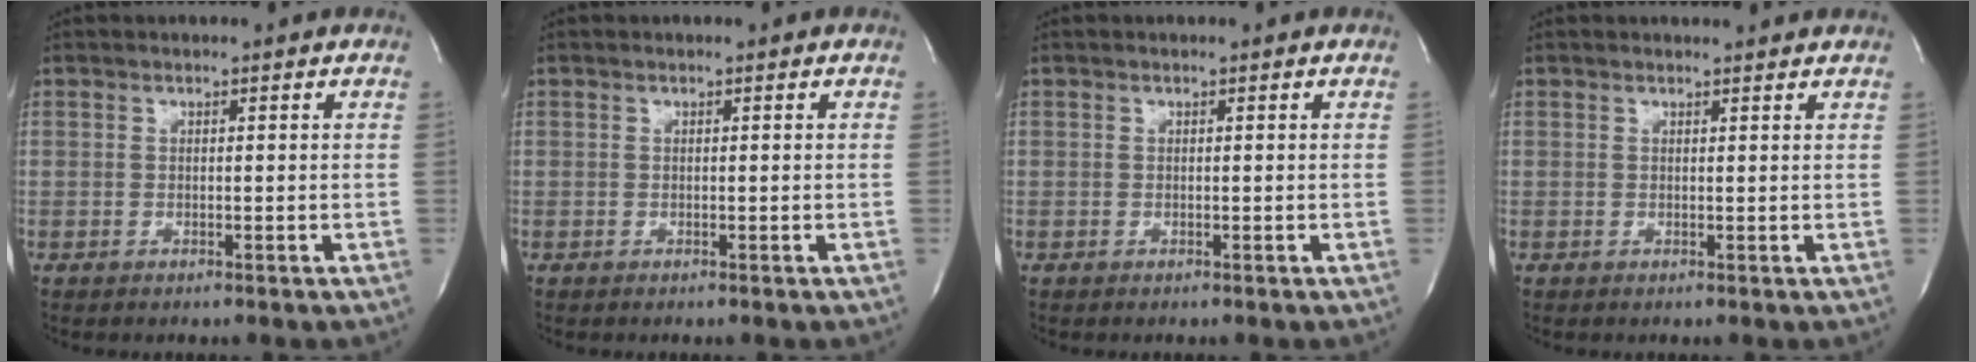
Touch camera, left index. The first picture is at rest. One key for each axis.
{"total": 0.0}
{"total": 0.0}
{"total": 2.6, "fx": 2.6, "fy": 0.1, "fz": 0.4, "tx": -0.011, "ty": 0.002, "tz": 0.025}